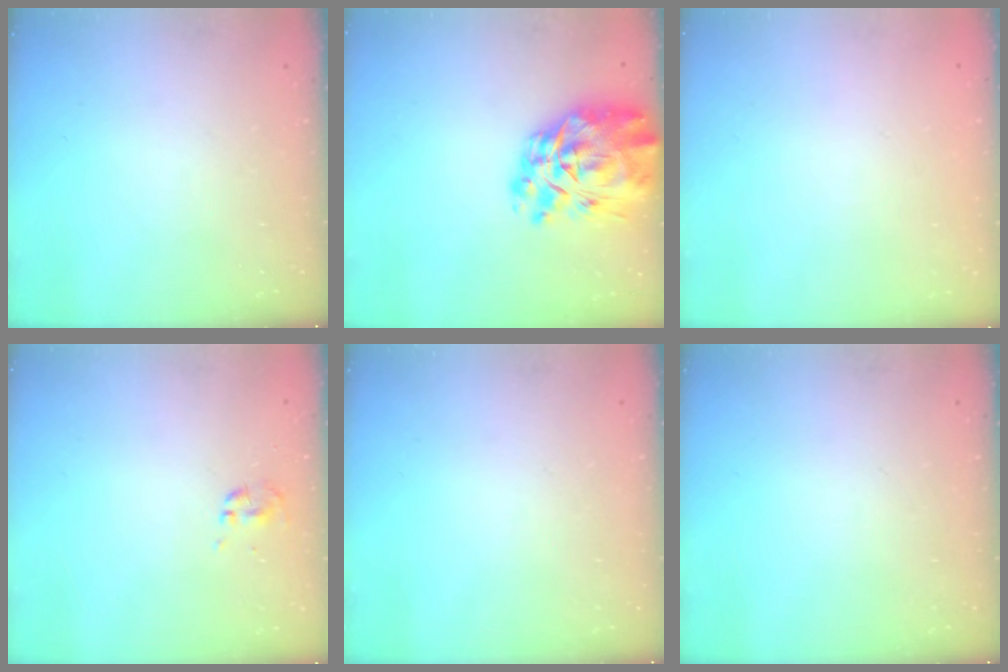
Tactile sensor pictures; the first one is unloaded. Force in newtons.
{"total": 17.4, "press": 16.1, "slide": 6.6}
{"total": 1.7, "press": 1.7, "slide": 0.2}
{"total": 0.0}
{"total": 0.0}
{"total": 0.0}